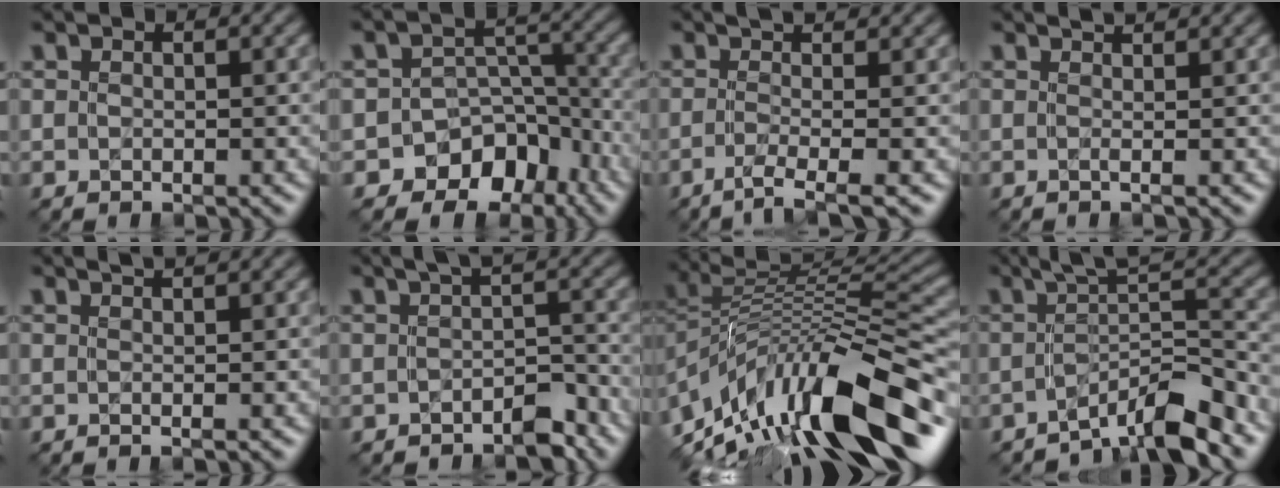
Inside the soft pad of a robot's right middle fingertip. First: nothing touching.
{"total": 9.0, "force": [-6.4, 6.0, 2.1], "torque": [0.000, 0.010, -0.092]}
{"total": 4.4, "force": [-1.1, 1.1, 4.2], "torque": [-0.060, -0.002, -0.031]}
{"total": 2.4, "force": [1.0, 0.7, 2.0], "torque": [-0.021, 0.001, -0.017]}
{"total": 2.7, "force": [1.6, 1.0, 2.0], "torque": [-0.010, 0.005, -0.009]}
{"total": 2.8, "force": [-1.4, 0.9, 2.3], "torque": [-0.023, 0.000, -0.022]}
{"total": 13.6, "force": [-7.5, 5.1, 10.1], "torque": [-0.176, 0.029, -0.125]}
{"total": 5.9, "force": [-3.1, 1.1, 4.9], "torque": [-0.066, 0.011, -0.058]}